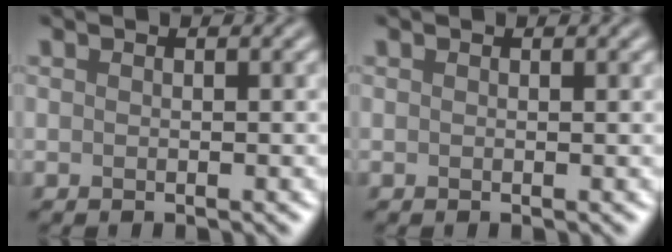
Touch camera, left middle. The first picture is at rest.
{"total": 0.0}